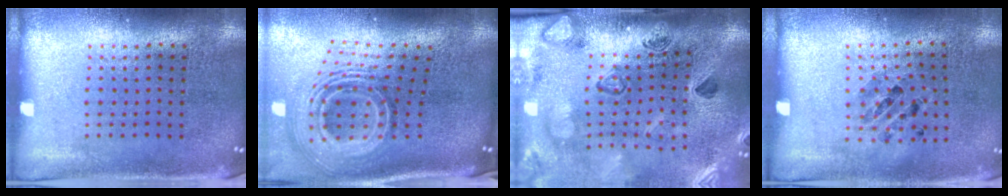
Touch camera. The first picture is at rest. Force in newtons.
{"total": 2.9, "press": 1.8, "slide": 2.2}
{"total": 2.7, "press": 2.5, "slide": 1.0}
{"total": 0.8, "press": 0.8, "slide": 0.3}